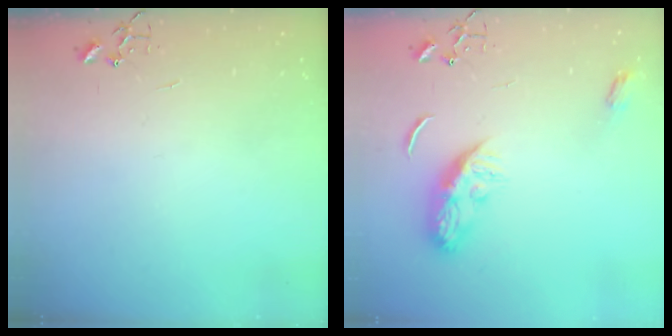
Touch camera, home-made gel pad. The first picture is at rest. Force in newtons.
{"total": 9.5, "press": 9.5, "slide": 0.2}